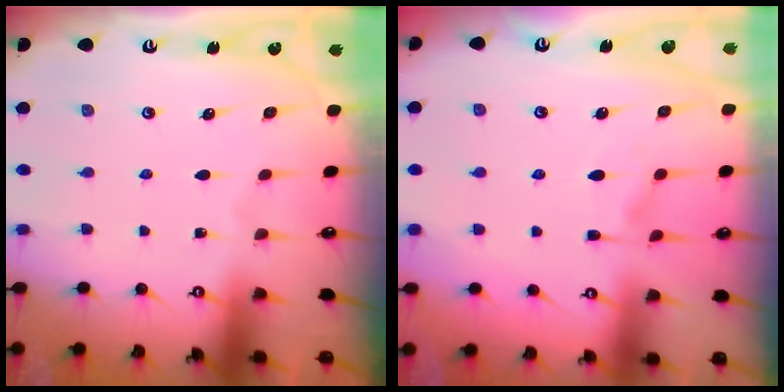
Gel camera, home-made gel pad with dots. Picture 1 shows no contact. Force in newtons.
{"total": 1.6, "press": 1.0, "slide": 1.2}